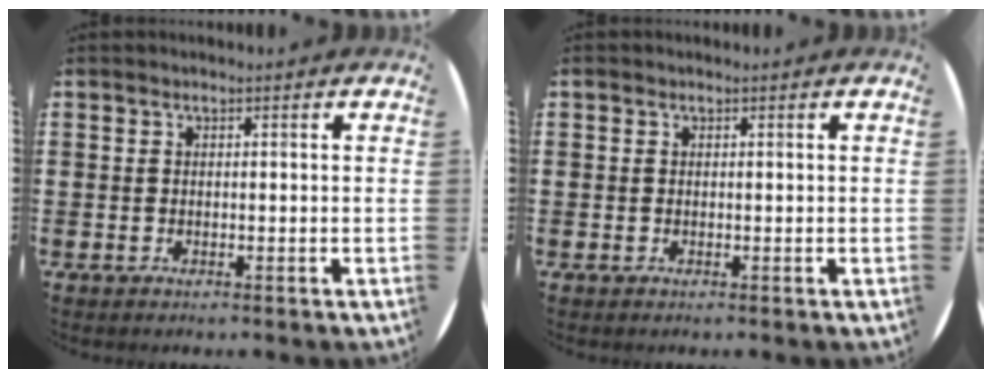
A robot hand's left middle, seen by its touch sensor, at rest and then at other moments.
{"total": 0.0}